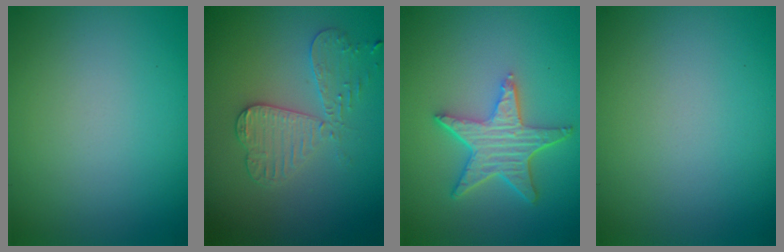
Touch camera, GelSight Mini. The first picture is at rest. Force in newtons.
{"total": 3.3, "press": 3.2, "slide": 0.8}
{"total": 5.1, "press": 4.0, "slide": 3.1}
{"total": 0.0}